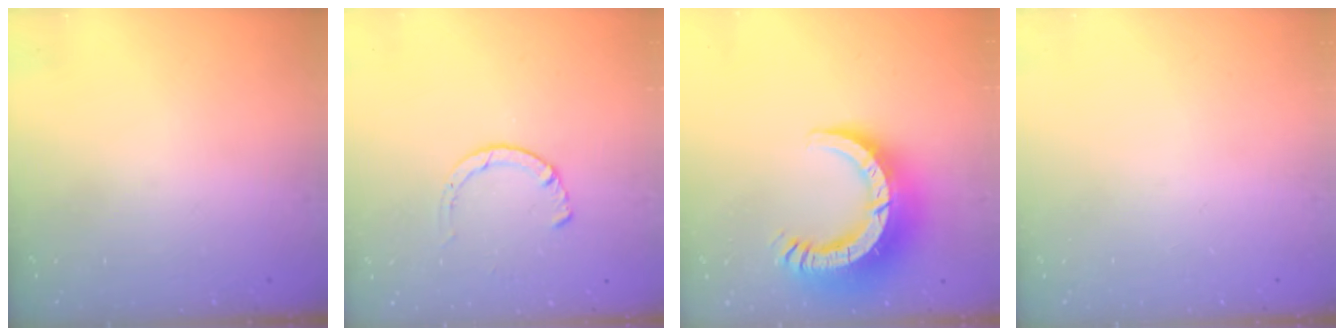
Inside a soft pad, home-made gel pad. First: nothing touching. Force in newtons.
{"total": 1.2, "press": 1.2, "slide": 0.3}
{"total": 15.8, "press": 15.7, "slide": 1.6}
{"total": 0.0}